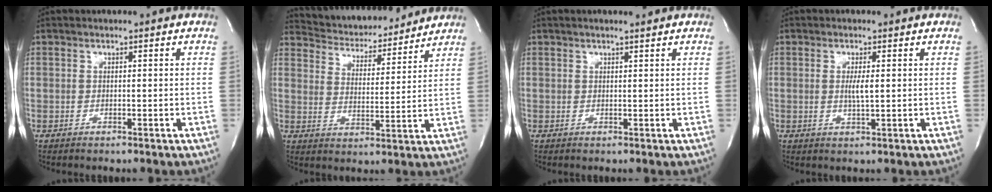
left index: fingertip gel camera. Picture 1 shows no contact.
{"total": 13.8, "force": [13.1, 3.0, 2.9], "torque": [-0.042, 0.004, 0.196]}
{"total": 1.8, "force": [1.5, 0.0, 1.1], "torque": [-0.018, 0.008, 0.023]}
{"total": 2.5, "force": [0.2, 0.2, 2.5], "torque": [-0.051, -0.005, 0.003]}